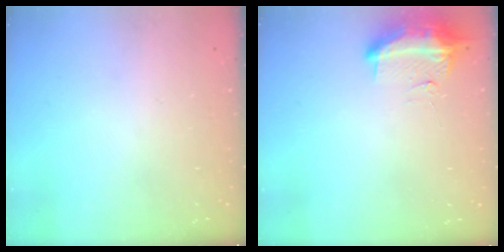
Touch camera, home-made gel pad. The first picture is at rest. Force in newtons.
{"total": 18.7, "press": 12.4, "slide": 14.0}